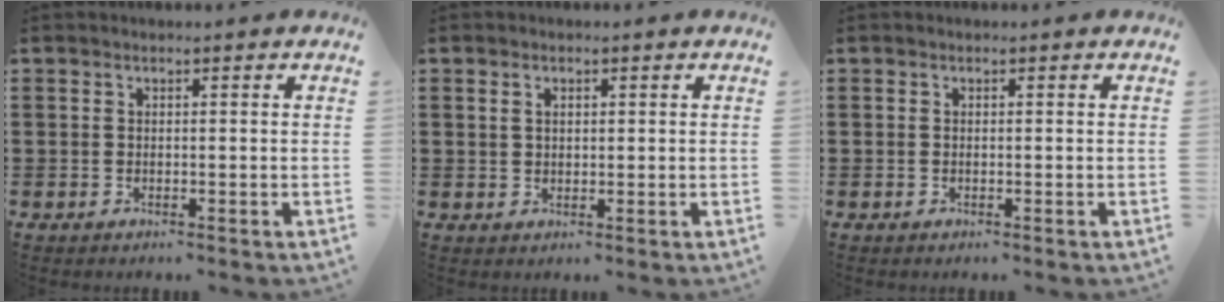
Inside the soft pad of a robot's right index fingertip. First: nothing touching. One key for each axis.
{"total": 1.4, "fx": 0.5, "fy": 0.8, "fz": 1.0, "tx": -0.022, "ty": 0.003, "tz": 0.010}
{"total": 0.0}